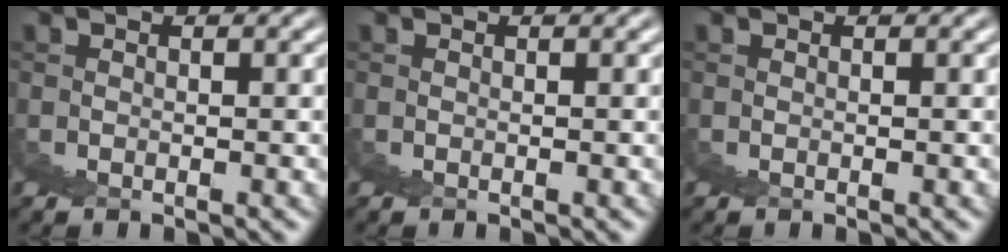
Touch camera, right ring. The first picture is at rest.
{"total": 0.0}
{"total": 0.0}